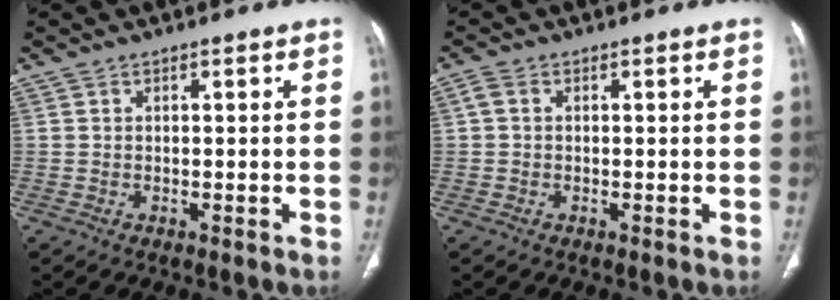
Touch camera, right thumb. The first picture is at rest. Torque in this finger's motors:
{"motor_torque": [0.02, 0.01, 0.09, -0.11, 0.00]}